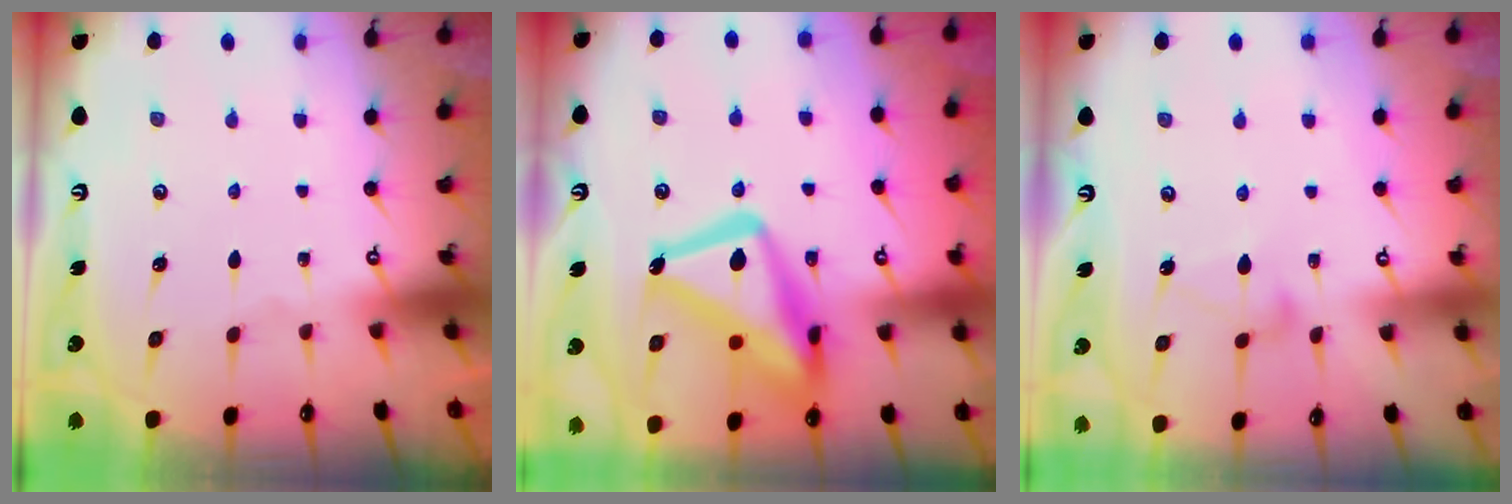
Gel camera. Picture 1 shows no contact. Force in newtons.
{"total": 19.5, "press": 19.4, "slide": 1.7}
{"total": 5.9, "press": 5.9, "slide": 0.4}